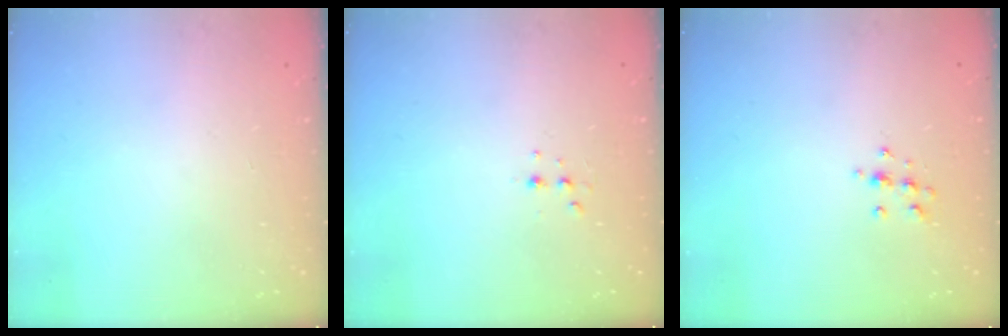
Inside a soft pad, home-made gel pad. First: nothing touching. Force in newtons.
{"total": 2.3, "press": 2.2, "slide": 0.6}
{"total": 8.5, "press": 8.4, "slide": 0.8}